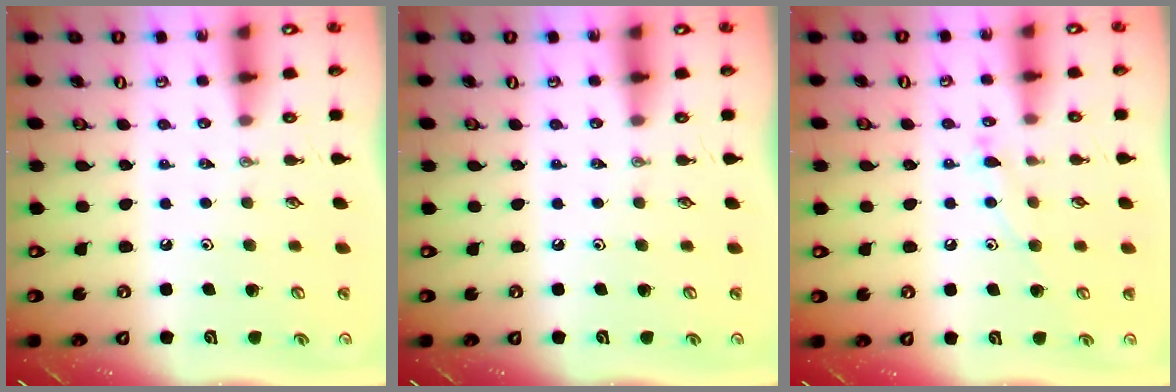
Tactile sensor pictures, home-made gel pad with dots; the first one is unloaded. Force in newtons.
{"total": 0.0}
{"total": 8.6, "press": 8.5, "slide": 0.6}